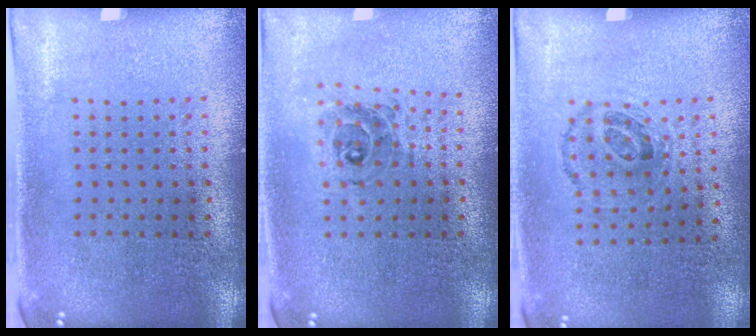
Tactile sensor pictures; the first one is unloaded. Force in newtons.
{"total": 0.8, "press": 0.8, "slide": 0.2}
{"total": 0.9, "press": 0.7, "slide": 0.6}